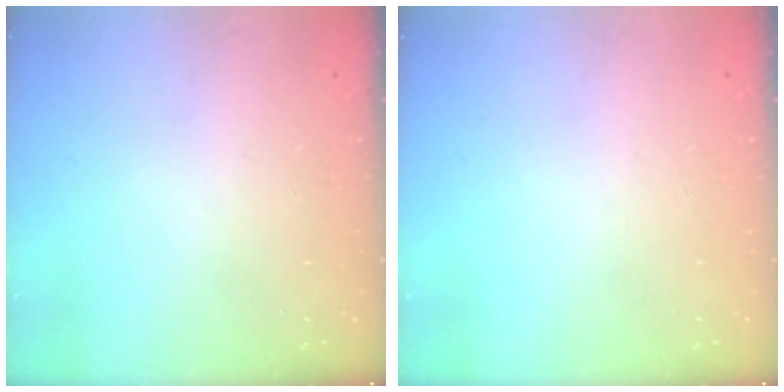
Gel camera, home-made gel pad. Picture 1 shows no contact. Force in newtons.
{"total": 0.0}